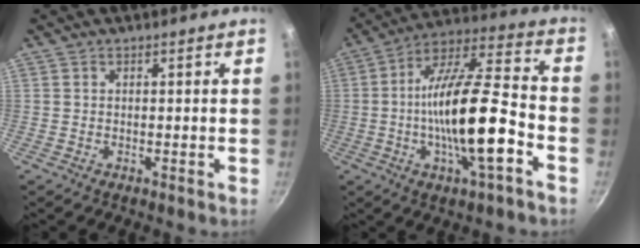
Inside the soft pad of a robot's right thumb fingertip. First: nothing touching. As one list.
[{"total": 19.3, "force": [-4.9, 5.4, 17.8], "torque": [-0.302, 0.038, -0.094]}]